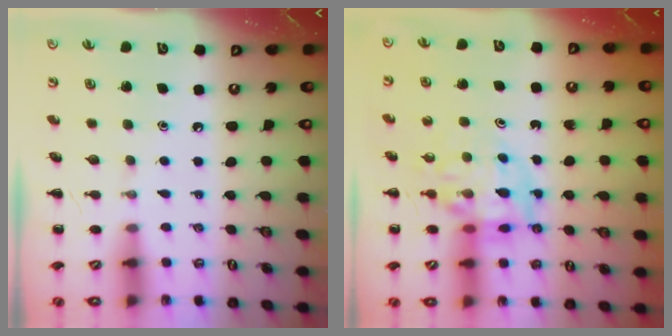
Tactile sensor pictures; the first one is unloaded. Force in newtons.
{"total": 10.1, "press": 9.6, "slide": 3.1}